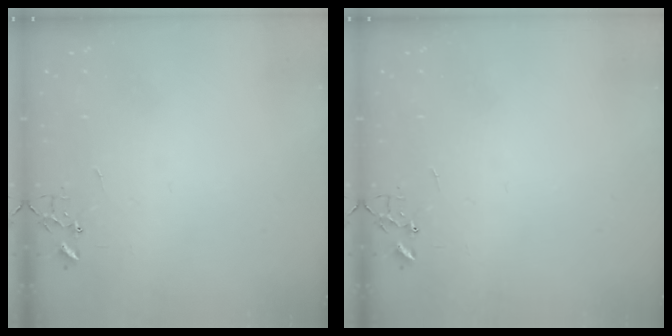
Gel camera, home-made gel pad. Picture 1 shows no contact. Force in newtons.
{"total": 0.0}